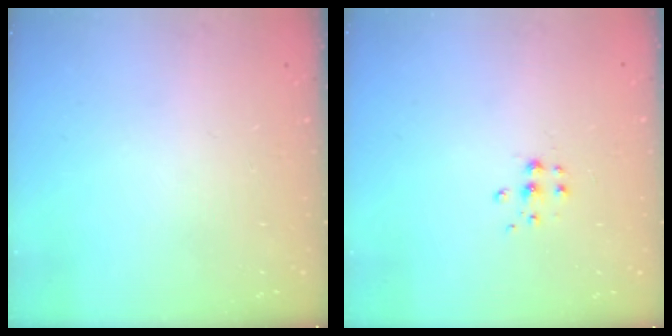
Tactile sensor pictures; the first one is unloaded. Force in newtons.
{"total": 5.3, "press": 5.3, "slide": 0.5}